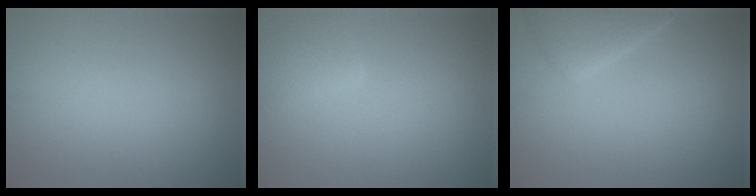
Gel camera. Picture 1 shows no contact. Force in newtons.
{"total": 2.1, "press": 2.1, "slide": 0.2}
{"total": 2.9, "press": 2.9, "slide": 0.2}